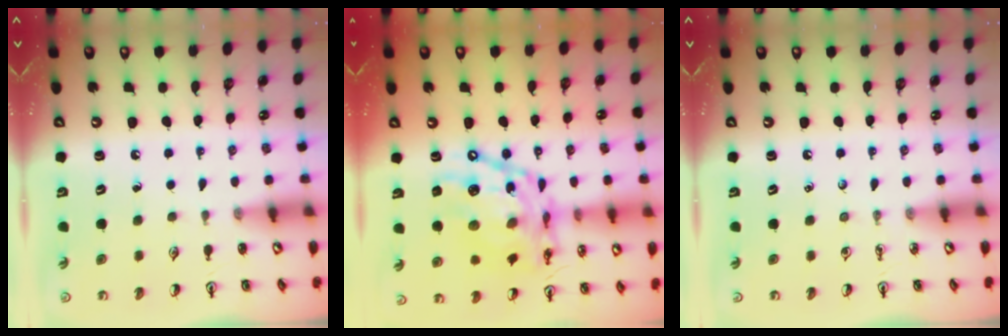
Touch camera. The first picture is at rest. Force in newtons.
{"total": 20.0, "press": 19.9, "slide": 1.8}
{"total": 0.0}